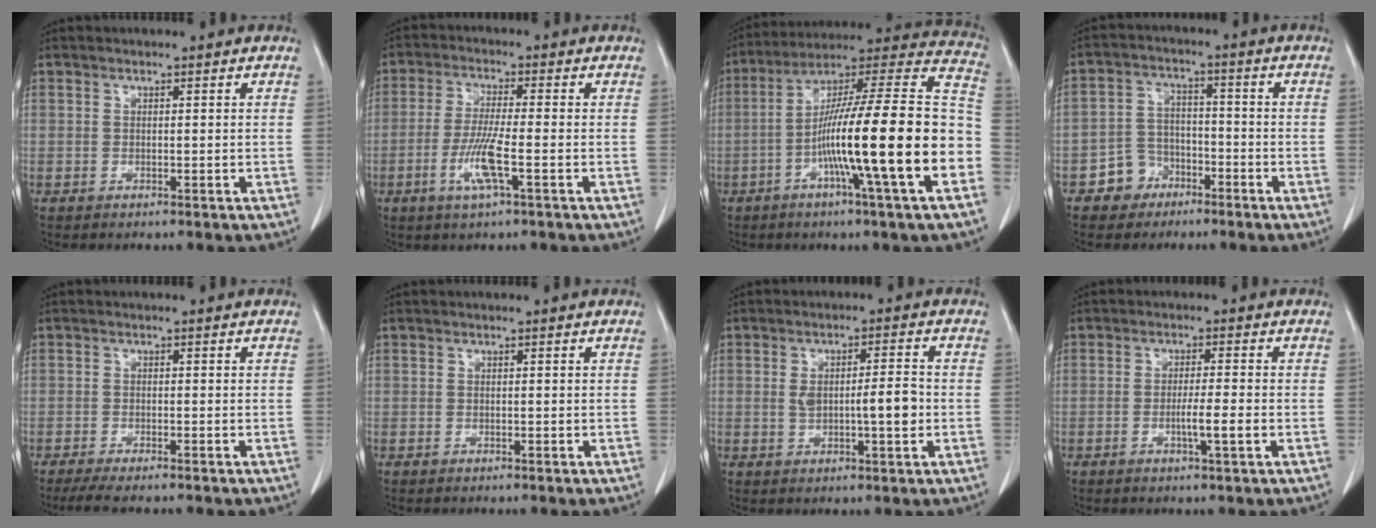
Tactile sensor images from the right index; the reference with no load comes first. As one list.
[{"total": 6.8, "force": [-2.4, 0.2, 6.4], "torque": [-0.130, -0.011, -0.047]}, {"total": 24.5, "force": [-6.4, 0.0, 23.6], "torque": [-0.318, 0.003, -0.117]}, {"total": 5.6, "force": [-3.4, 4.5, 0.6], "torque": [-0.005, 0.014, -0.054]}, {"total": 5.3, "force": [-4.4, 0.7, 2.9], "torque": [-0.041, -0.011, -0.066]}, {"total": 0.0}, {"total": 6.1, "force": [-0.4, 1.3, 6.0], "torque": [-0.102, 0.007, -0.001]}, {"total": 3.7, "force": [-1.1, -0.2, 3.6], "torque": [-0.059, -0.004, -0.017]}]